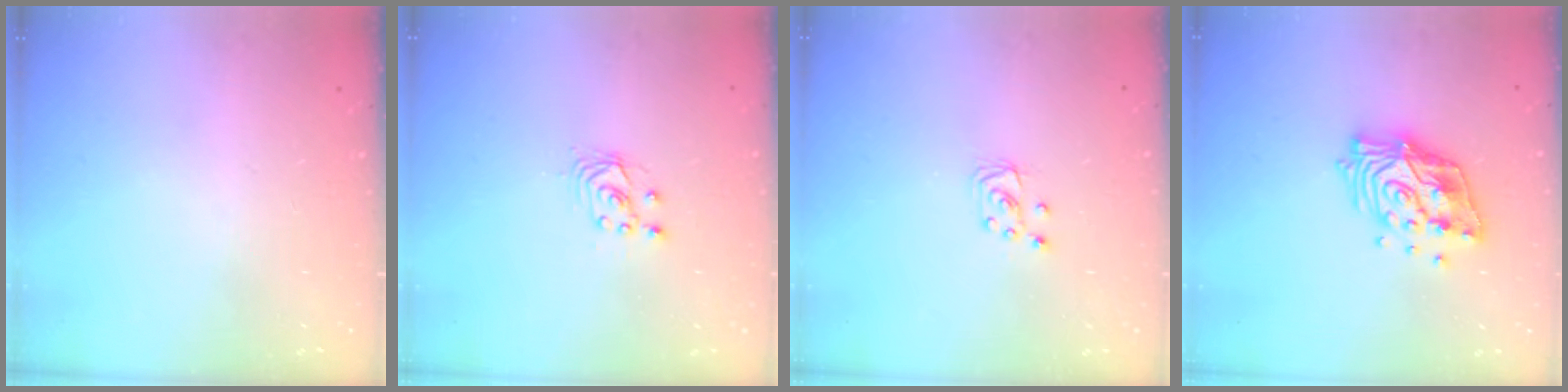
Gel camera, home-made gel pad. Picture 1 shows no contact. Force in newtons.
{"total": 2.7, "press": 2.7, "slide": 0.2}
{"total": 4.2, "press": 4.2, "slide": 0.3}
{"total": 15.4, "press": 15.3, "slide": 1.6}